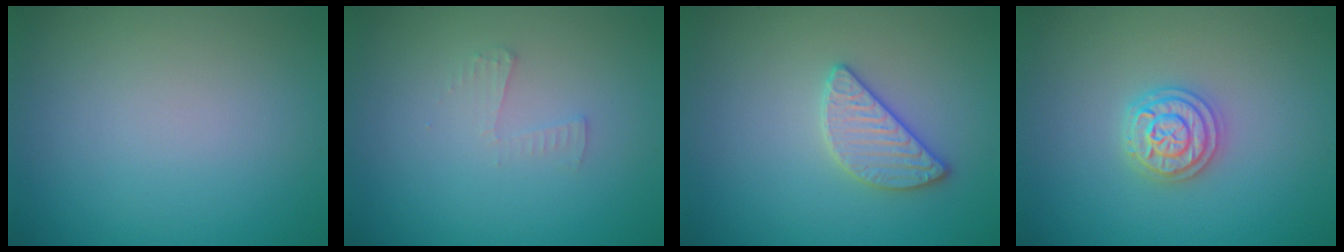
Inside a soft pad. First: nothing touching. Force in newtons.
{"total": 1.0, "press": 1.0, "slide": 0.0}
{"total": 2.6, "press": 2.6, "slide": 0.4}
{"total": 3.4, "press": 3.3, "slide": 0.5}